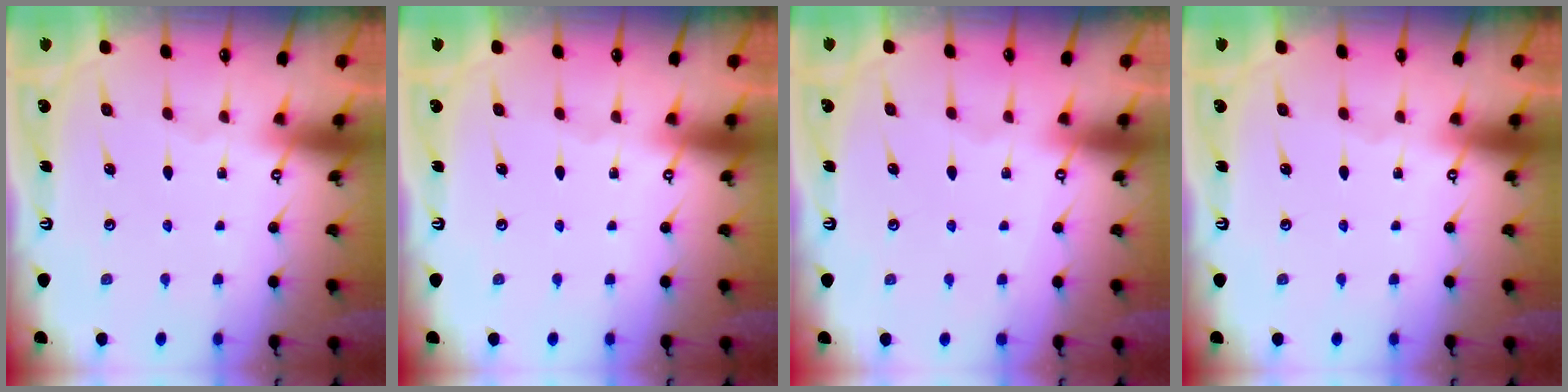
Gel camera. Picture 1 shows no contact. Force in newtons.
{"total": 0.0}
{"total": 3.9, "press": 3.9, "slide": 0.1}
{"total": 0.0}